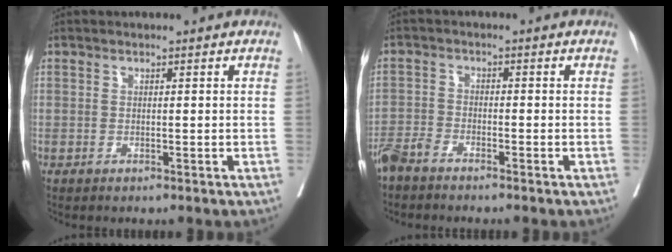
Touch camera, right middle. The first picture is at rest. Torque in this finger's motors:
{"motor_torque": [0.48, -0.45, 0.64, 0.13]}